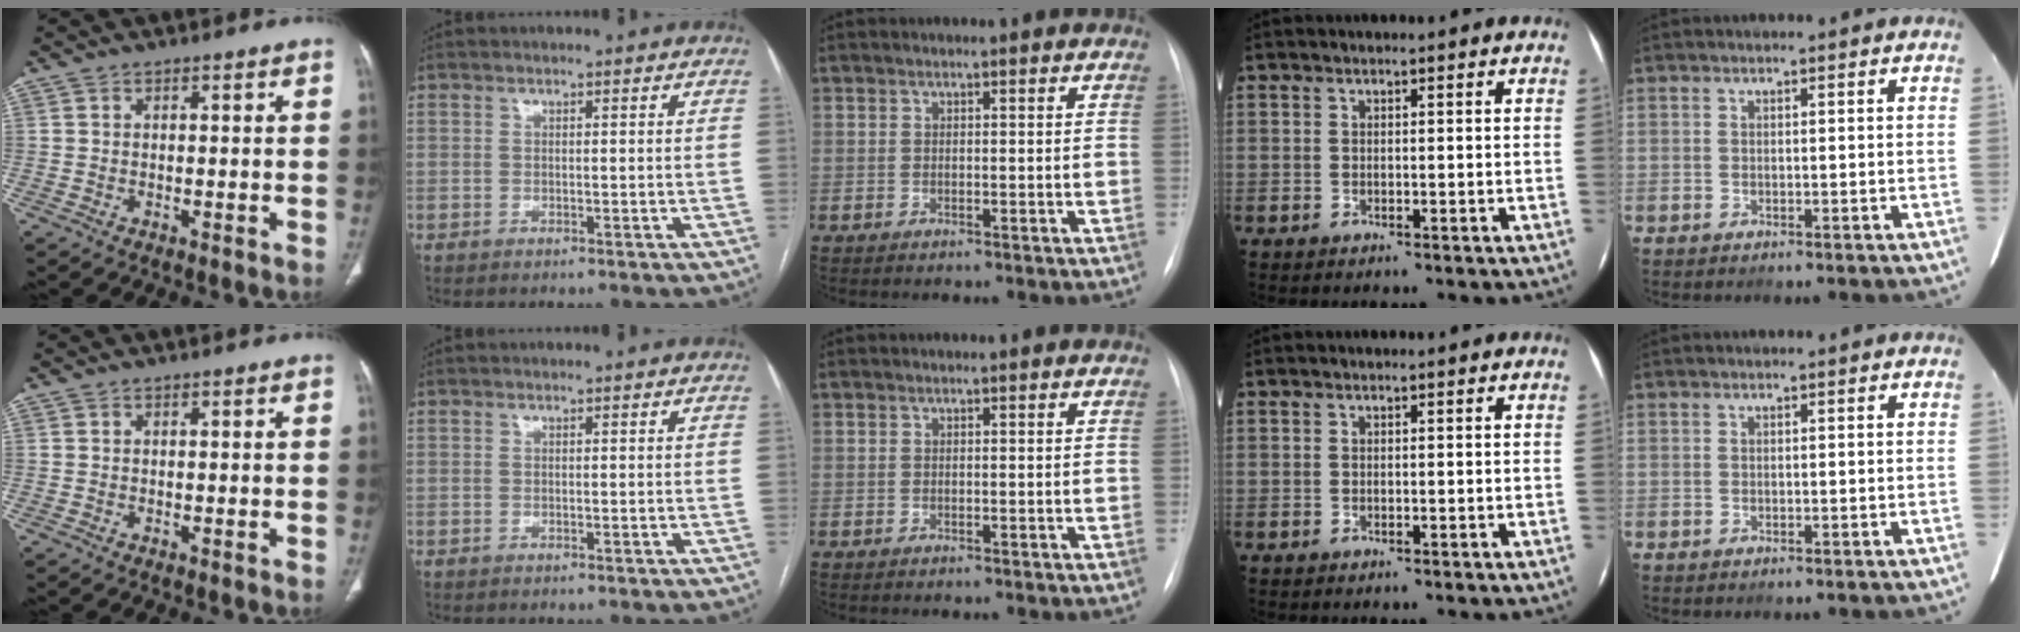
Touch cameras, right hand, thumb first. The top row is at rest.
{}